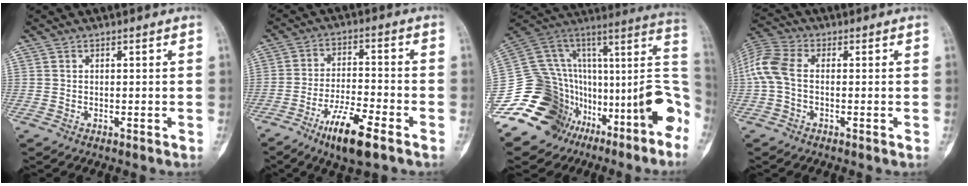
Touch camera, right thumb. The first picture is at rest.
{"total": 10.5, "force": [-6.2, 2.4, 8.1], "torque": [-0.148, 0.022, -0.107]}
{"total": 23.7, "force": [-11.0, 15.7, 13.9], "torque": [-0.131, 0.171, -0.157]}
{"total": 7.8, "force": [-0.2, 4.7, 6.2], "torque": [-0.149, 0.021, -0.014]}